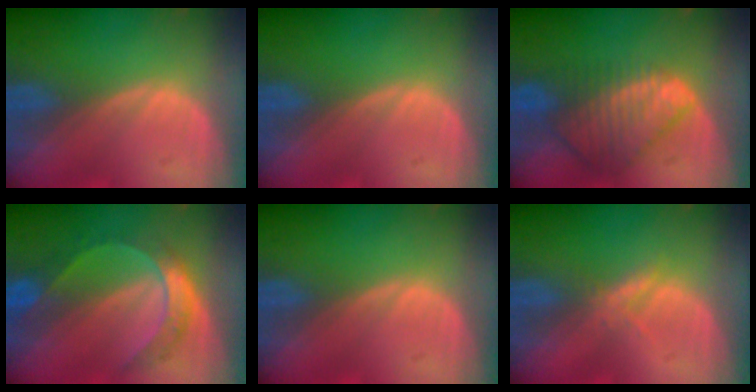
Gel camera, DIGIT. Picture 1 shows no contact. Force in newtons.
{"total": 0.0}
{"total": 9.0, "press": 7.7, "slide": 4.7}
{"total": 6.7, "press": 6.6, "slide": 0.4}
{"total": 0.0}
{"total": 2.1, "press": 2.1, "slide": 0.2}